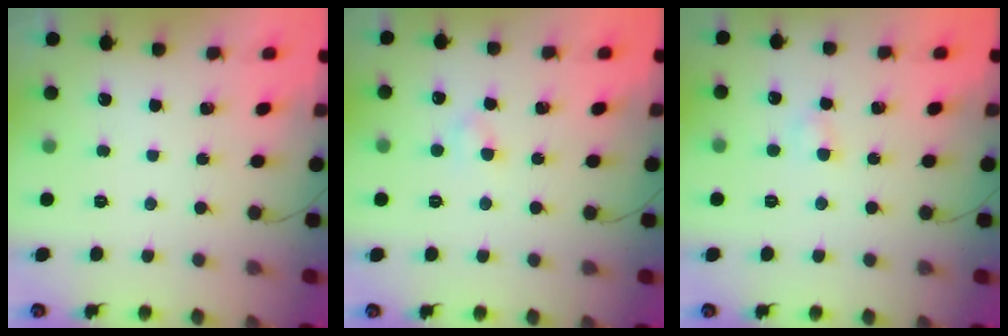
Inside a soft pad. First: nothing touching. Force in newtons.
{"total": 2.5, "press": 2.3, "slide": 0.9}
{"total": 3.0, "press": 2.9, "slide": 0.8}